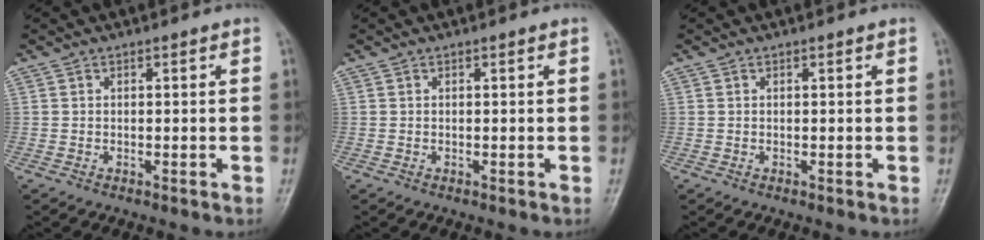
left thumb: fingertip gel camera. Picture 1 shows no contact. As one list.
[{"total": 0.0}, {"total": 0.0}]